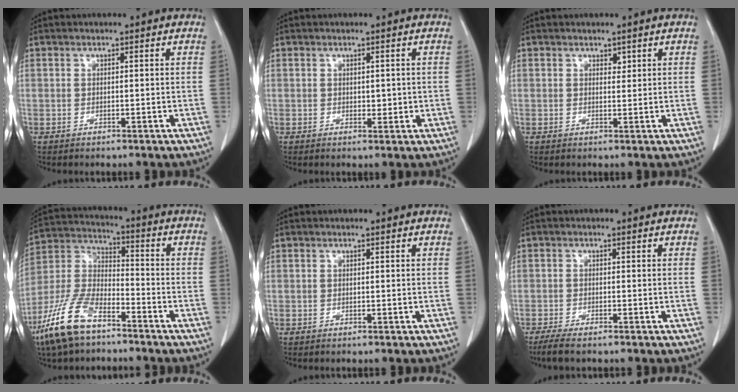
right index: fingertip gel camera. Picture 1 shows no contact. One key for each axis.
{"total": 1.7, "fx": 0.1, "fy": 1.1, "fz": 1.3, "tx": -0.012, "ty": -0.001, "tz": 0.004}
{"total": 0.9, "fx": 0.6, "fy": 0.6, "fz": 0.4, "tx": -0.001, "ty": -0.004, "tz": 0.007}
{"total": 13.3, "fx": -8.9, "fy": 4.9, "fz": 8.5, "tx": -0.195, "ty": -0.009, "tz": -0.174}
{"total": 0.0}
{"total": 4.0, "fx": -3.1, "fy": 0.6, "fz": 2.4, "tx": -0.042, "ty": -0.011, "tz": -0.049}